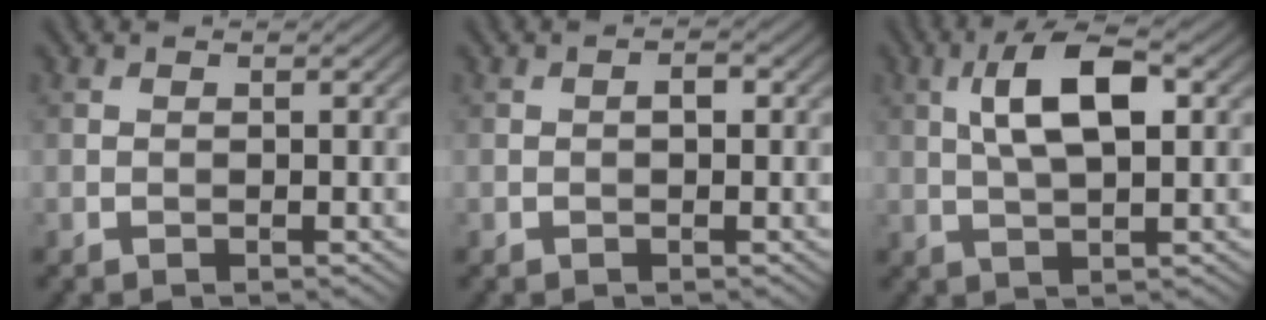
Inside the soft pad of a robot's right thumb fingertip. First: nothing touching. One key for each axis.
{"total": 1.0, "fx": -0.1, "fy": 0.5, "fz": 0.9, "tx": -0.013, "ty": 0.004, "tz": -0.003}
{"total": 7.7, "fx": 1.8, "fy": 2.8, "fz": 6.9, "tx": -0.135, "ty": 0.013, "tz": 0.029}